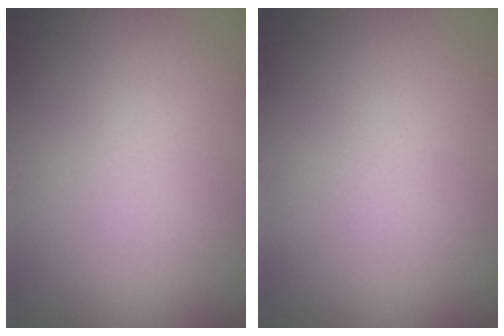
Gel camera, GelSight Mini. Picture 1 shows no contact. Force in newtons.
{"total": 0.0}